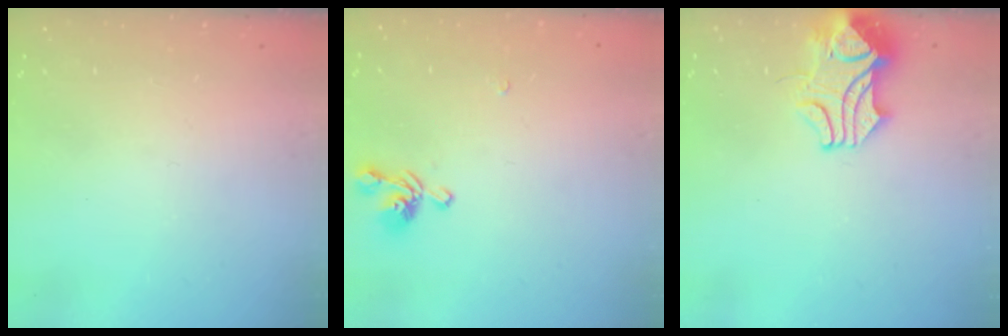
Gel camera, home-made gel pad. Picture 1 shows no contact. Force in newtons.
{"total": 1.6, "press": 1.3, "slide": 0.9}
{"total": 4.3, "press": 4.1, "slide": 1.3}